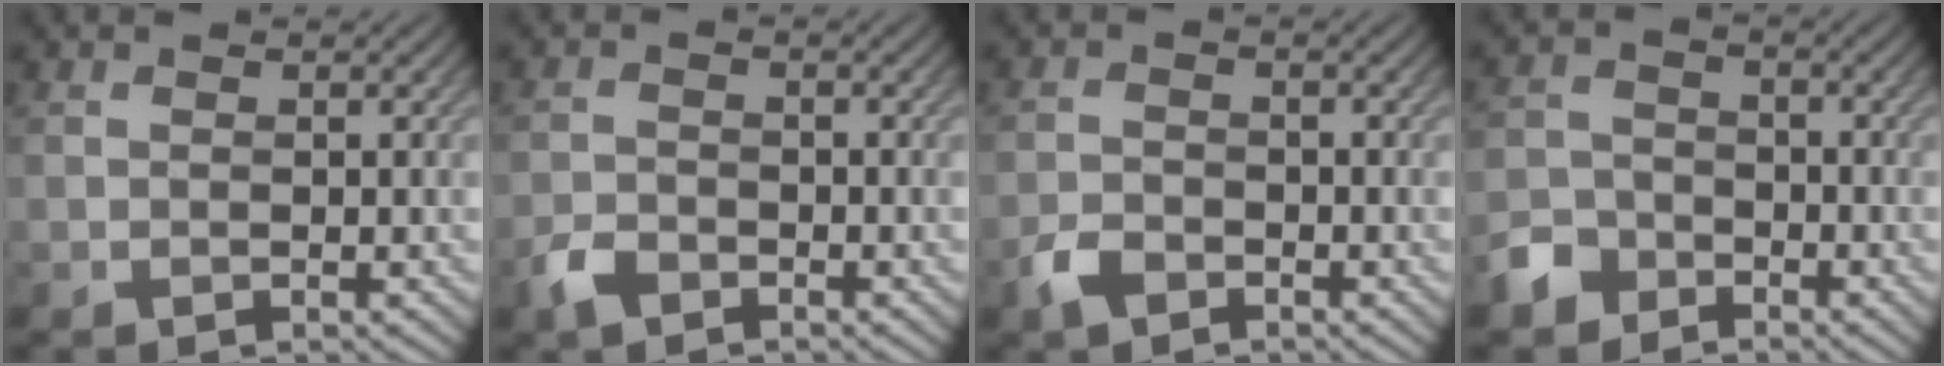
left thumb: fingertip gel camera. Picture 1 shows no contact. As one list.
[{"total": 2.6, "force": [-1.9, 1.3, 1.2], "torque": [-0.027, -0.003, -0.045]}, {"total": 2.7, "force": [-1.9, 1.4, 1.2], "torque": [-0.027, -0.002, -0.044]}, {"total": 4.5, "force": [-3.2, 3.0, 1.1], "torque": [-0.032, 0.000, -0.072]}]